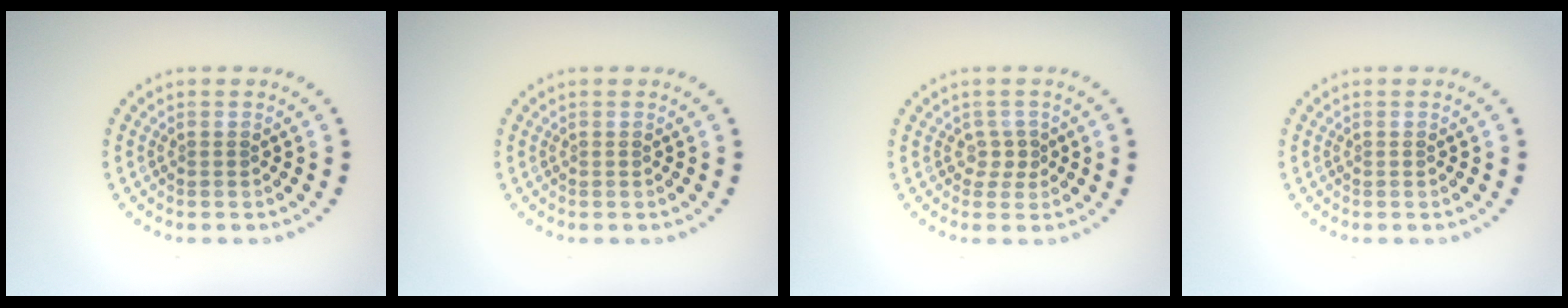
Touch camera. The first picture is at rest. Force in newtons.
{"total": 0.0}
{"total": 1.5, "press": 1.1, "slide": 1.0}
{"total": 0.0}